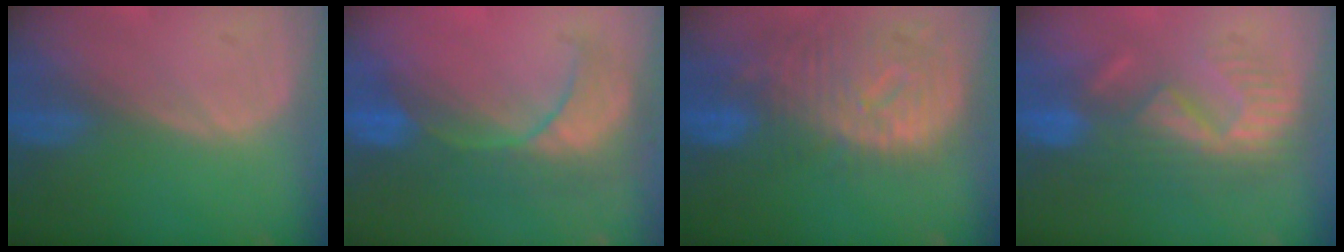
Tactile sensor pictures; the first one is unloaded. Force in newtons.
{"total": 8.1, "press": 8.0, "slide": 0.8}
{"total": 12.0, "press": 10.4, "slide": 6.0}
{"total": 8.9, "press": 8.4, "slide": 3.0}